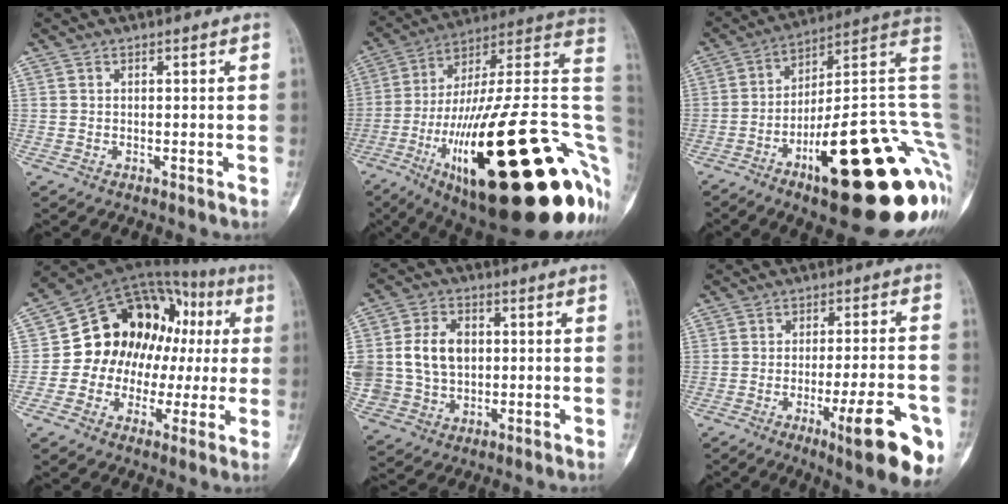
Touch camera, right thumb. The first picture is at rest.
{"total": 43.4, "force": [-11.1, 12.4, 40.1], "torque": [-0.526, 0.060, -0.177]}
{"total": 30.9, "force": [-8.7, 8.3, 28.4], "torque": [-0.292, 0.065, -0.124]}
{"total": 19.1, "force": [0.9, 14.7, 12.1], "torque": [-0.110, 0.063, 0.019]}
{"total": 12.6, "force": [0.9, 9.8, 7.9], "torque": [-0.134, 0.012, 0.027]}
{"total": 15.0, "force": [-6.5, 2.9, 13.2], "torque": [-0.155, 0.014, -0.084]}